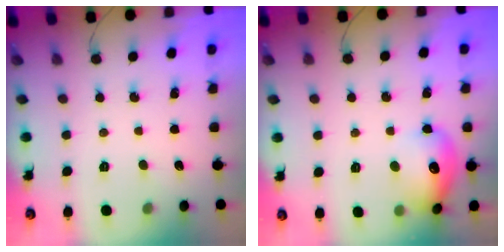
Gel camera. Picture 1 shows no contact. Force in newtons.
{"total": 14.6, "press": 14.5, "slide": 1.3}